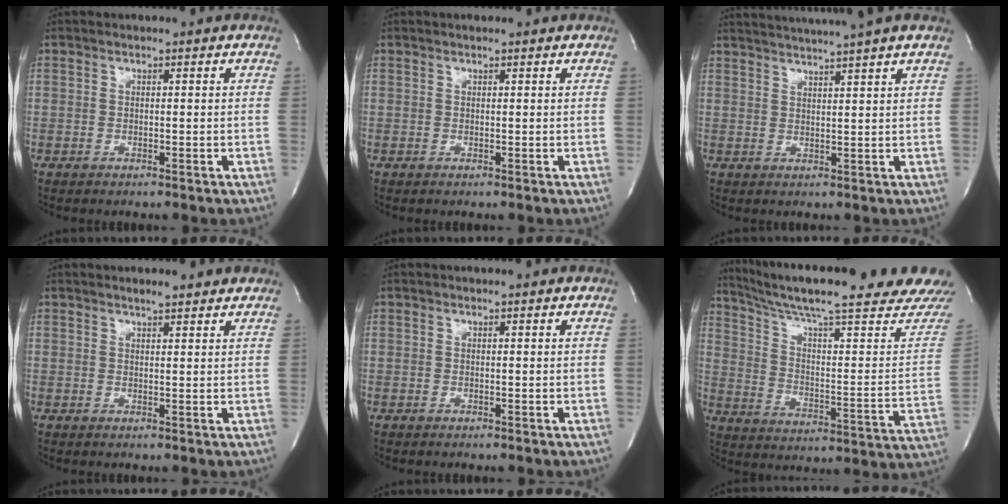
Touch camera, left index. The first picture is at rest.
{"total": 1.0, "force": [0.8, 0.1, 0.5], "torque": [-0.008, 0.010, 0.012]}
{"total": 10.2, "force": [8.9, -1.5, 4.6], "torque": [-0.079, 0.010, 0.118]}
{"total": 3.0, "force": [2.7, 0.5, 1.3], "torque": [-0.023, 0.009, 0.034]}
{"total": 0.0}
{"total": 26.0, "force": [22.7, -0.3, 12.8], "torque": [-0.200, -0.068, 0.313]}